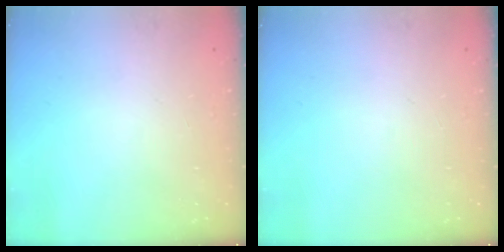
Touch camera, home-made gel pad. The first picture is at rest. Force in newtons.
{"total": 0.0}